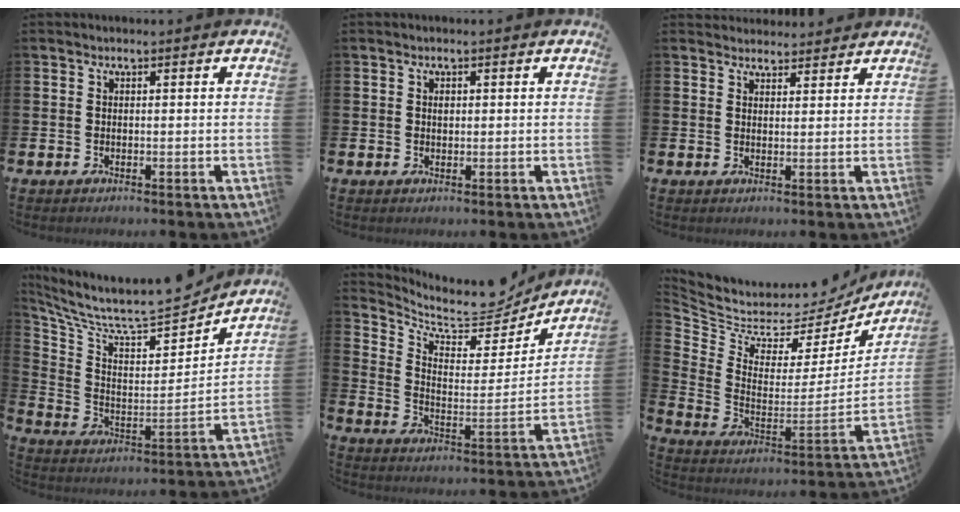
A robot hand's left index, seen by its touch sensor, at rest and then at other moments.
{"total": 0.7, "force": [0.4, 0.5, 0.4], "torque": [0.009, -0.003, 0.003]}
{"total": 2.9, "force": [2.7, 0.8, -0.3], "torque": [0.007, -0.014, 0.049]}
{"total": 8.8, "force": [8.1, 1.2, 3.1], "torque": [-0.106, -0.071, 0.132]}
{"total": 8.3, "force": [7.8, 2.4, 1.5], "torque": [-0.060, -0.069, 0.134]}
{"total": 5.9, "force": [5.0, 2.9, 1.2], "torque": [-0.066, -0.053, 0.084]}